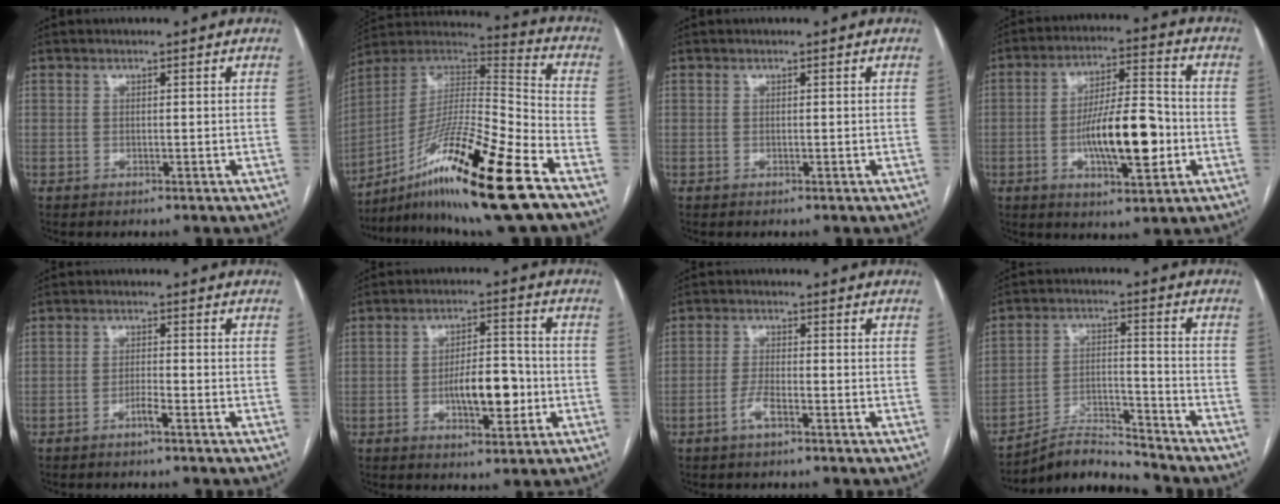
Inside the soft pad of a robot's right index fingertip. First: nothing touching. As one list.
[{"total": 21.2, "force": [-12.7, 0.0, 17.0], "torque": [-0.308, -0.014, -0.226]}, {"total": 0.0}, {"total": 13.3, "force": [-2.9, 3.5, 12.5], "torque": [-0.216, 0.011, -0.044]}, {"total": 2.0, "force": [-1.4, -0.1, 1.5], "torque": [-0.028, 0.001, -0.027]}, {"total": 8.4, "force": [-1.9, 3.1, 7.6], "torque": [-0.125, 0.010, -0.027]}, {"total": 2.9, "force": [-1.7, 0.4, 2.3], "torque": [-0.048, 0.000, -0.035]}, {"total": 7.8, "force": [-7.8, -0.1, 0.3], "torque": [-0.009, 0.019, -0.141]}]